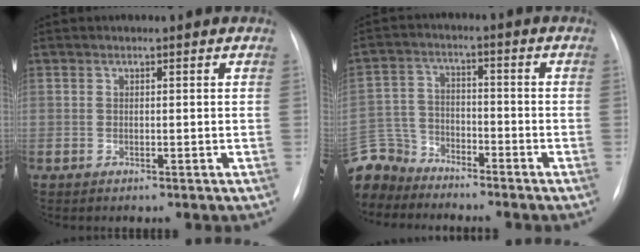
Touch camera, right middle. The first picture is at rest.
{"total": 10.0, "force": [-9.2, 3.9, 0.6], "torque": [-0.027, 0.011, -0.178]}